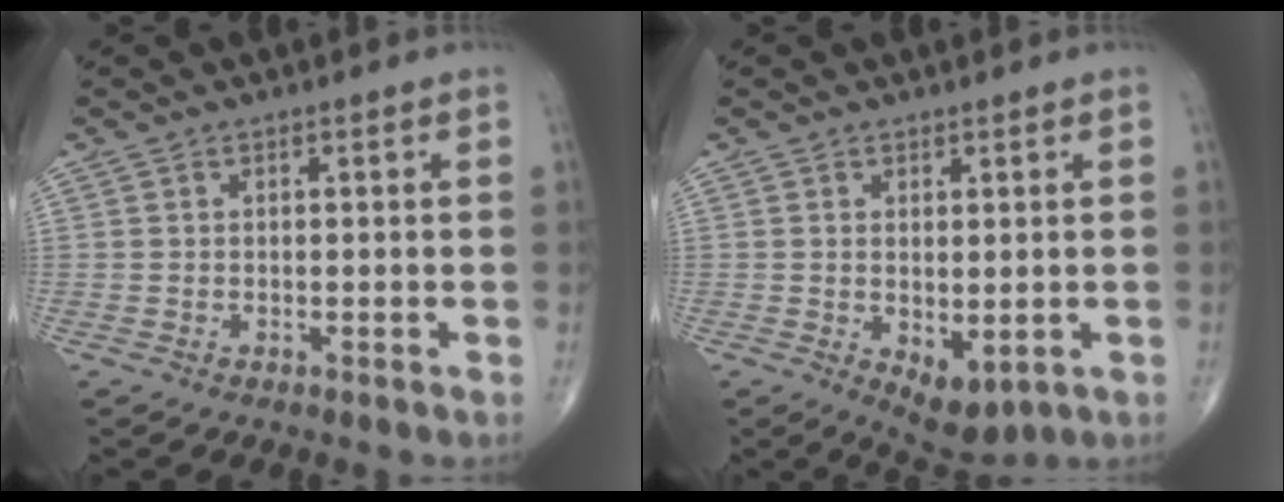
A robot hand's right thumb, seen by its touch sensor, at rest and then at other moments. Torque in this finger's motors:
{"motor_torque": [-0.40, 0.15, -0.32, -0.19, 0.10]}